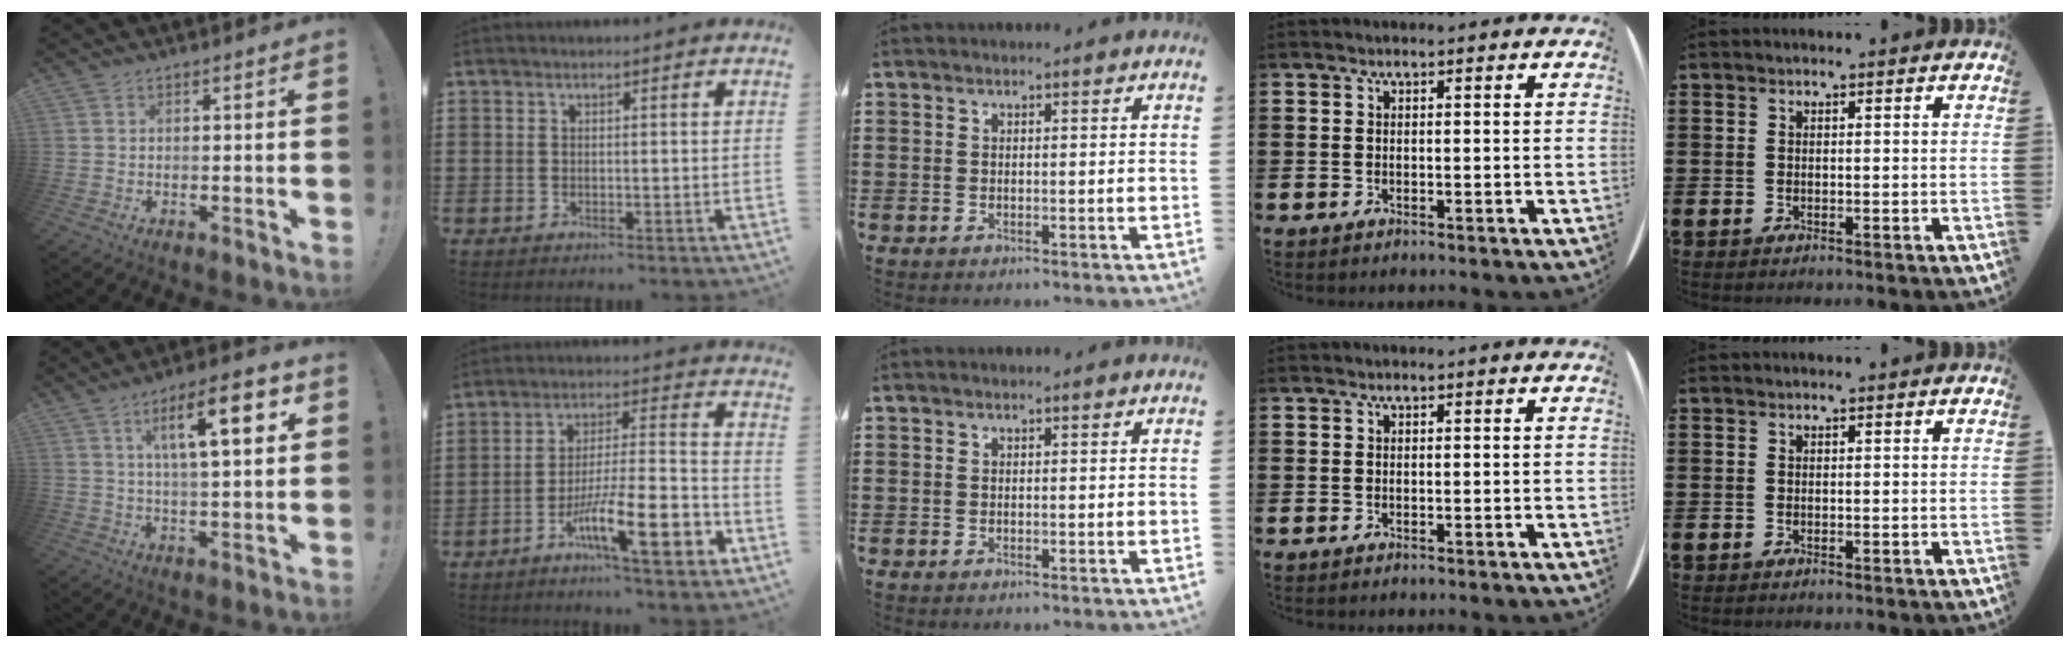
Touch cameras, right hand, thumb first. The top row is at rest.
{"thumb": {"total": 14.5, "force": [5.1, 4.0, 13.0], "torque": [-0.203, -0.002, 0.071]}, "index": {"total": 14.4, "force": [-7.2, 3.3, 12.0], "torque": [-0.206, 0.014, -0.119]}}